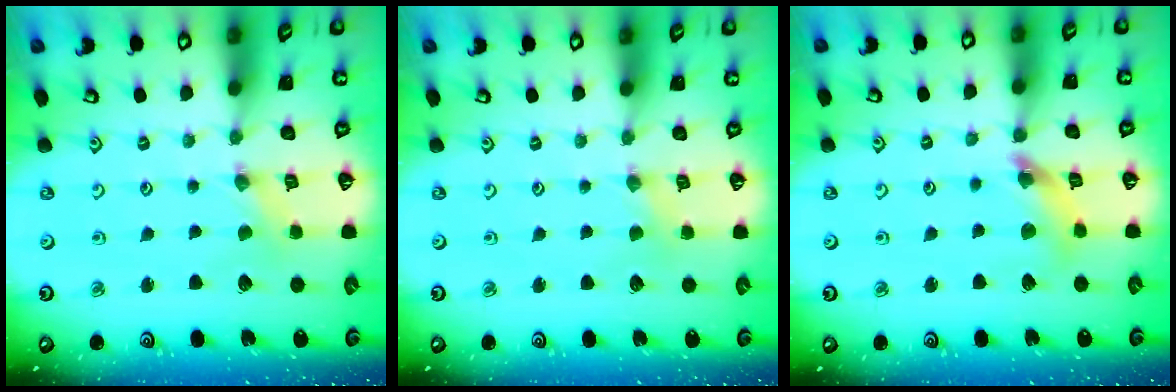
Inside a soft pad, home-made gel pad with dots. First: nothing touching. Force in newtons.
{"total": 1.8, "press": 1.8, "slide": 0.4}
{"total": 9.1, "press": 9.1, "slide": 1.1}